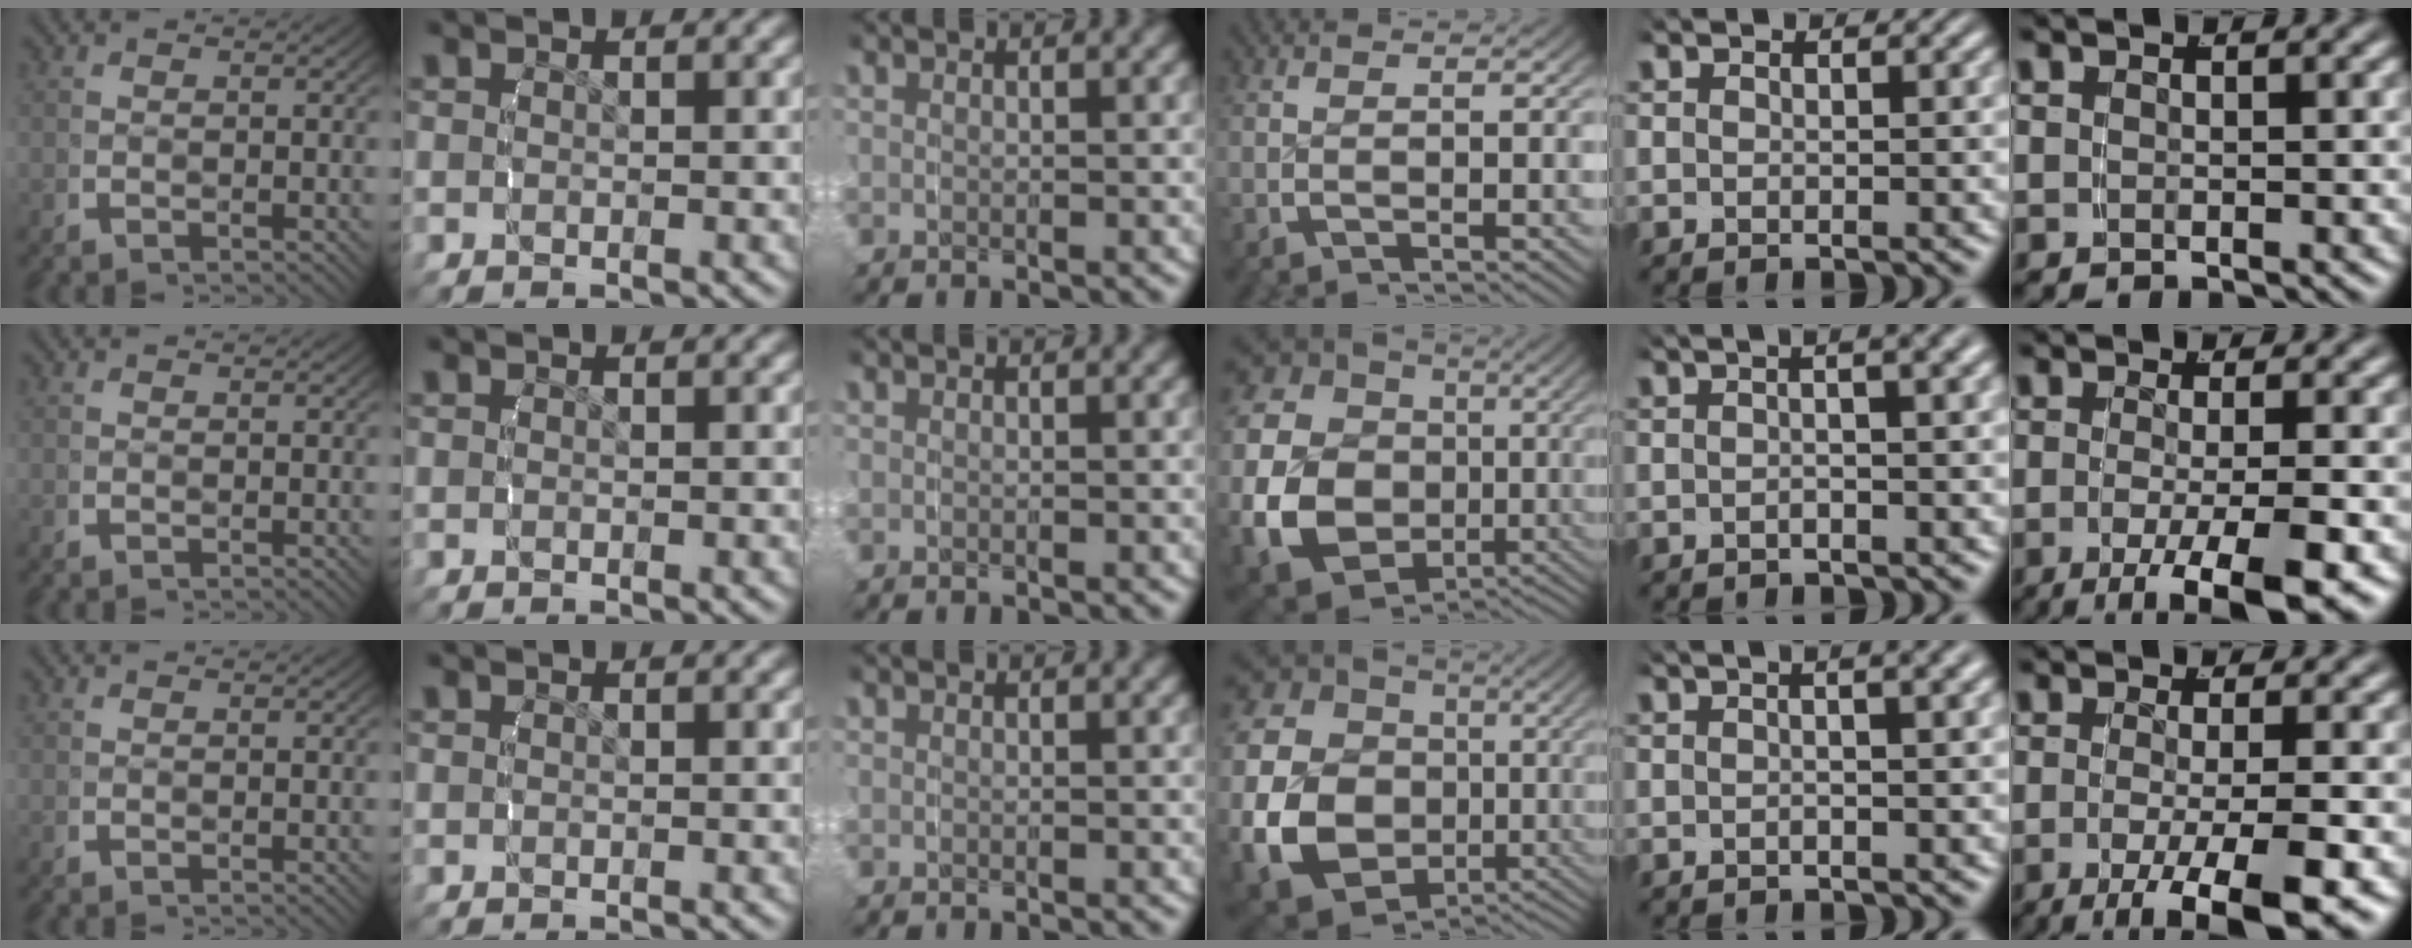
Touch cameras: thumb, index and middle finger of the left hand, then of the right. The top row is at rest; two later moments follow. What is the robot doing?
{"motion": "grasp_and_lifting", "object": "towel"}